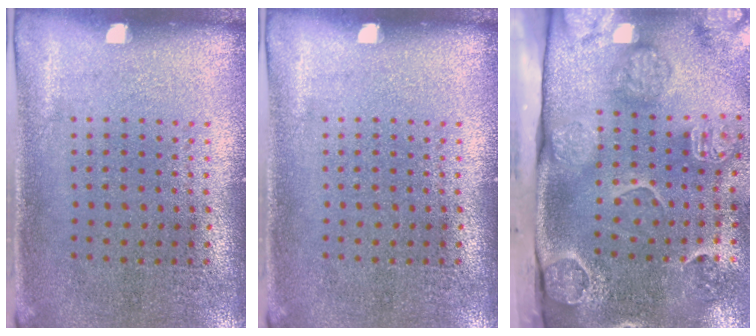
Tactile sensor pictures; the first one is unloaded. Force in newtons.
{"total": 0.0}
{"total": 4.5, "press": 3.4, "slide": 3.0}